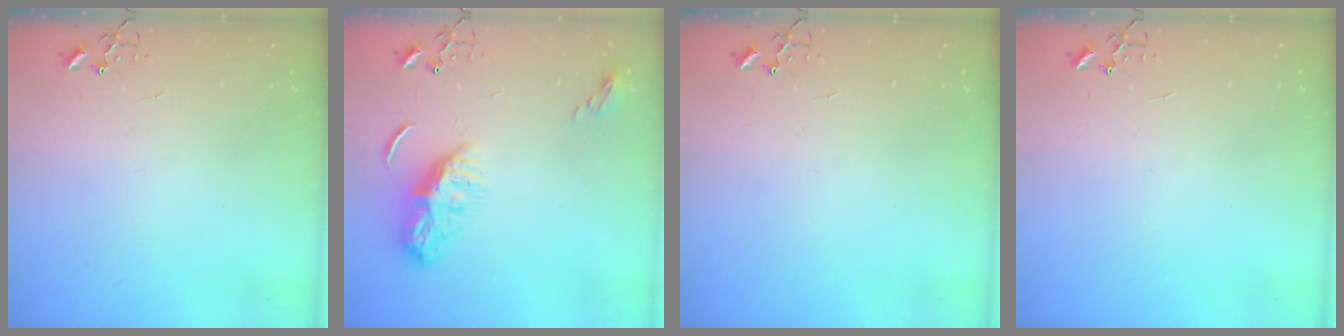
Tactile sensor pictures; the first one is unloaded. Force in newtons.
{"total": 8.5, "press": 8.5, "slide": 0.3}
{"total": 0.0}
{"total": 0.0}